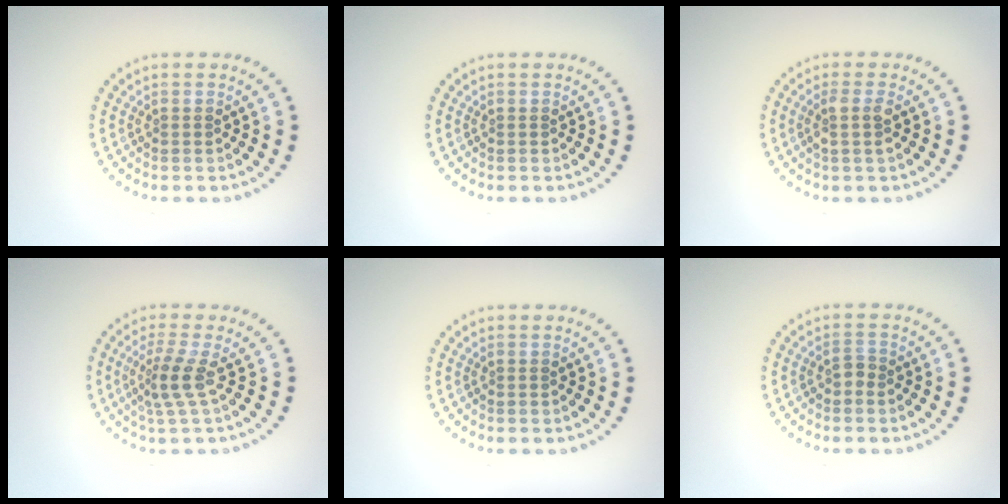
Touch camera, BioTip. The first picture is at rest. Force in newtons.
{"total": 0.0}
{"total": 1.8, "press": 1.5, "slide": 0.9}
{"total": 2.6, "press": 1.9, "slide": 1.8}
{"total": 0.0}
{"total": 0.9, "press": 0.9, "slide": 0.3}